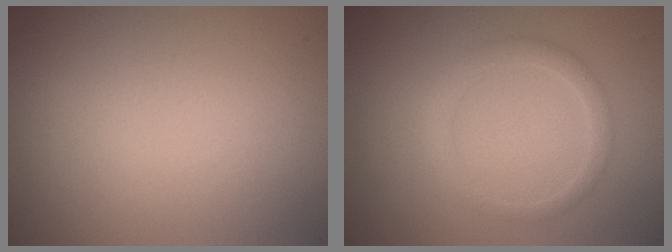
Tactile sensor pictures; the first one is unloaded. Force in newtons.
{"total": 1.8, "press": 1.8, "slide": 0.0}